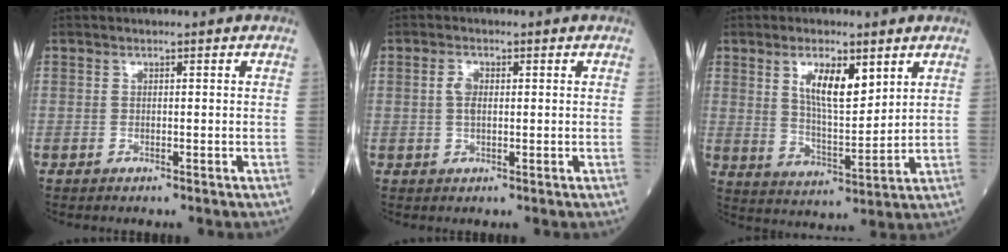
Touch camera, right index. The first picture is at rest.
{"total": 2.2, "force": [0.3, 1.1, 1.9], "torque": [-0.041, 0.005, 0.005]}
{"total": 8.4, "force": [4.0, 2.5, 6.9], "torque": [-0.127, -0.003, 0.076]}